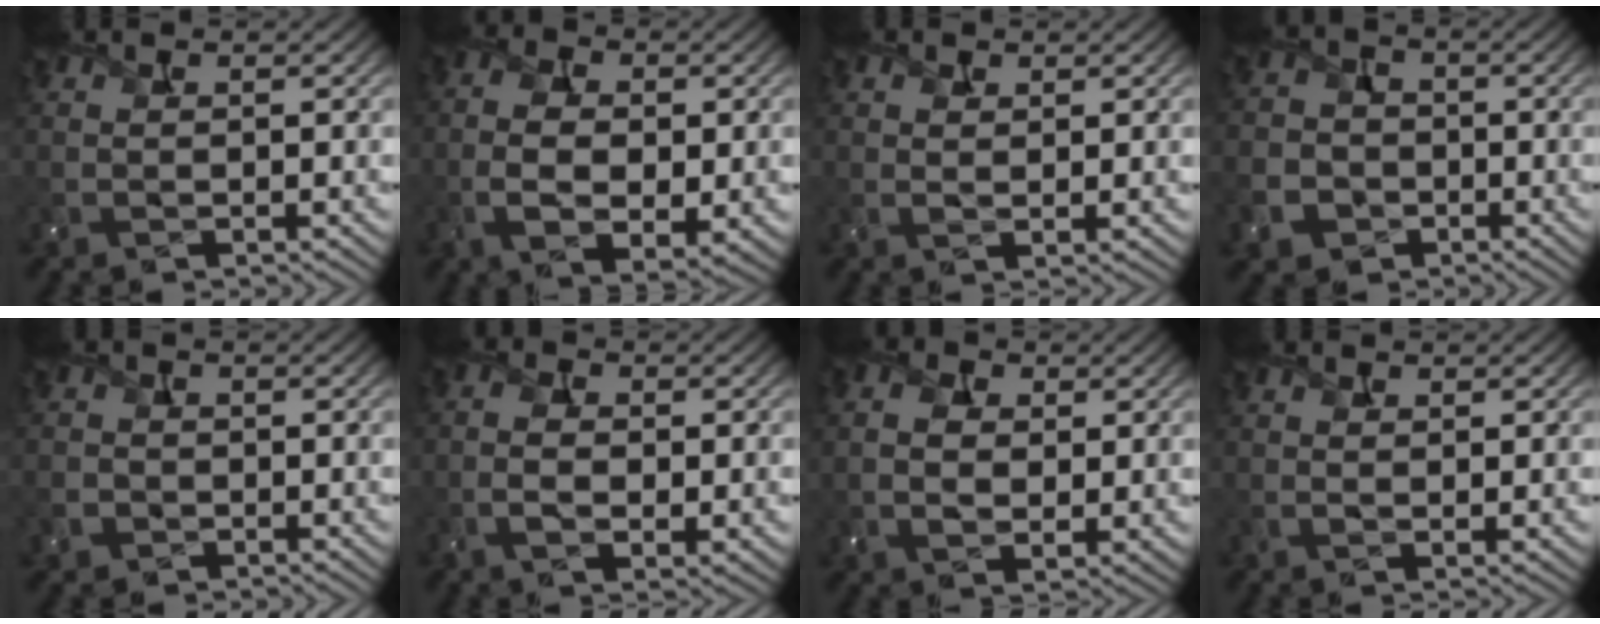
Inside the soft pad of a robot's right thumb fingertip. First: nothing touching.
{"total": 8.0, "force": [-0.9, 4.8, 6.4], "torque": [-0.141, -0.006, -0.015]}
{"total": 1.7, "force": [1.0, 0.8, 1.1], "torque": [-0.027, 0.002, 0.019]}
{"total": 7.3, "force": [-3.0, 6.2, 2.3], "torque": [-0.076, -0.026, -0.072]}
{"total": 2.4, "force": [-0.9, 2.1, 0.7], "torque": [-0.016, -0.001, -0.026]}
{"total": 5.1, "force": [-1.1, 2.7, 4.2], "torque": [-0.084, -0.003, -0.023]}
{"total": 5.2, "force": [0.8, 3.4, 3.8], "torque": [-0.086, 0.001, 0.012]}
{"total": 1.4, "force": [0.6, 0.7, 1.0], "torque": [-0.023, 0.001, 0.012]}